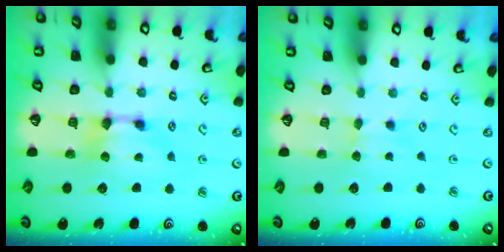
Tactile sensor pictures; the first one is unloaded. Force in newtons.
{"total": 2.7, "press": 2.6, "slide": 0.4}